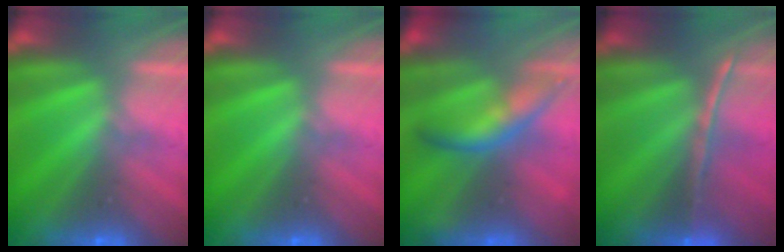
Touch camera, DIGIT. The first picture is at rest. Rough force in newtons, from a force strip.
{"total": 0.0}
{"total": 8.7}
{"total": 1.6}